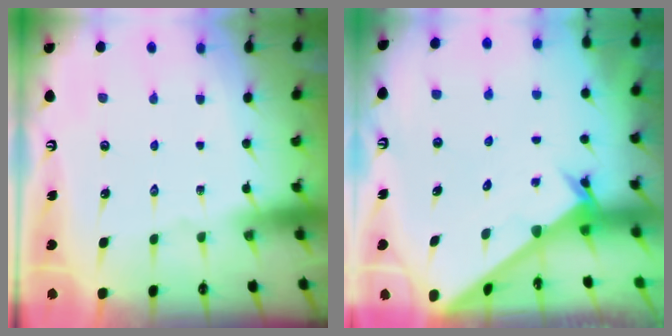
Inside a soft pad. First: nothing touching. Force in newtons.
{"total": 2.4, "press": 2.4, "slide": 0.2}